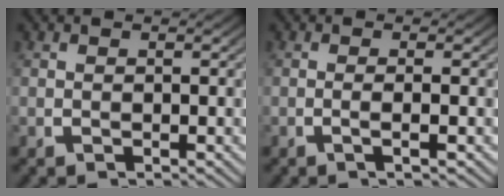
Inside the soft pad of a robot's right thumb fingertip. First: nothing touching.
{"total": 1.5, "force": [-0.3, -0.1, 1.5], "torque": [-0.033, 0.006, -0.008]}